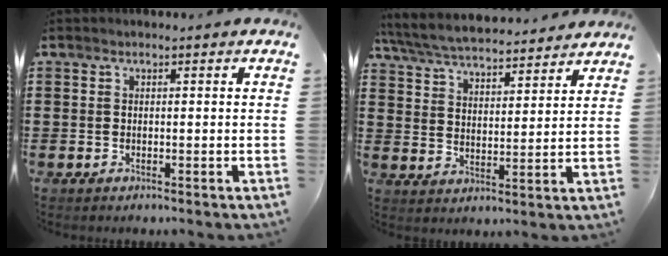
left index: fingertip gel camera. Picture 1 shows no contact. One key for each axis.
{"total": 6.0, "fx": 5.7, "fy": 0.4, "fz": 1.6, "tx": -0.057, "ty": -0.032, "tz": 0.099}